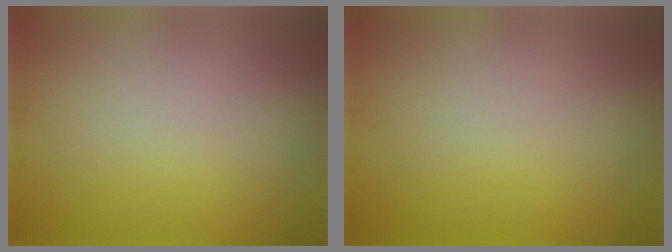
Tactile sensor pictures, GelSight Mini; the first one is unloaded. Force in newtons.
{"total": 0.0}